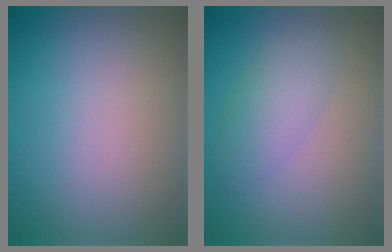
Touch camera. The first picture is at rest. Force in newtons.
{"total": 2.7, "press": 2.7, "slide": 0.0}